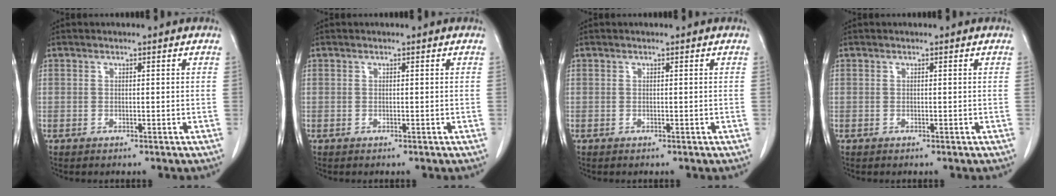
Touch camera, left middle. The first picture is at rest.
{"total": 0.0}
{"total": 0.0}
{"total": 0.0}